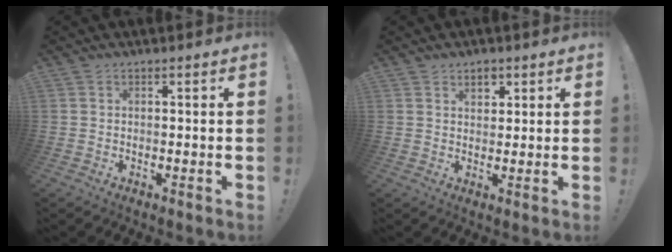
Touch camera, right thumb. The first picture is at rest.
{"total": 3.7, "force": [2.2, 2.5, 1.7], "torque": [-0.010, -0.012, 0.035]}